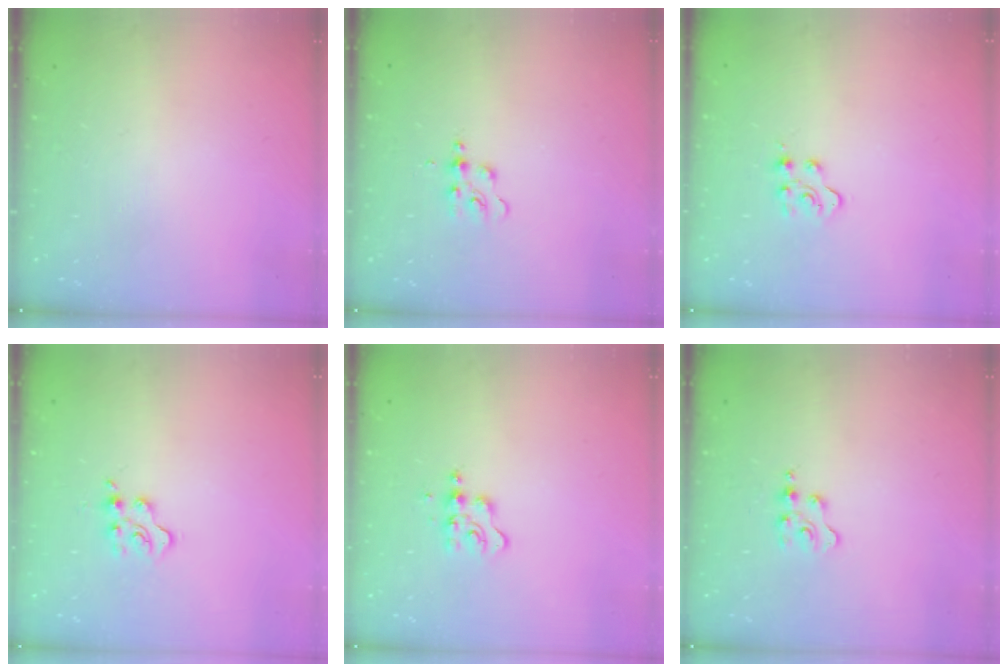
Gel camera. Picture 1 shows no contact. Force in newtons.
{"total": 4.0, "press": 3.9, "slide": 0.5}
{"total": 3.9, "press": 3.8, "slide": 0.5}
{"total": 5.3, "press": 5.3, "slide": 0.5}
{"total": 6.1, "press": 6.0, "slide": 1.0}
{"total": 2.3, "press": 2.3, "slide": 0.3}